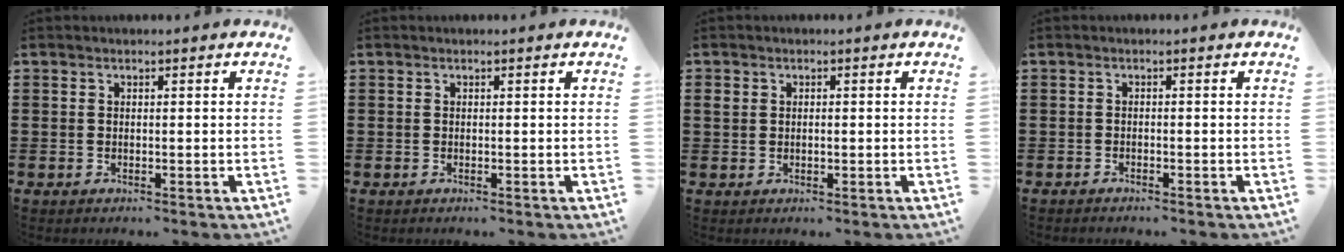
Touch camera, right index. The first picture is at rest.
{"total": 0.0}
{"total": 1.2, "force": [0.1, 0.9, 0.8], "torque": [-0.017, 0.007, 0.001]}
{"total": 0.8, "force": [-0.7, -0.1, 0.2], "torque": [-0.005, -0.002, -0.015]}